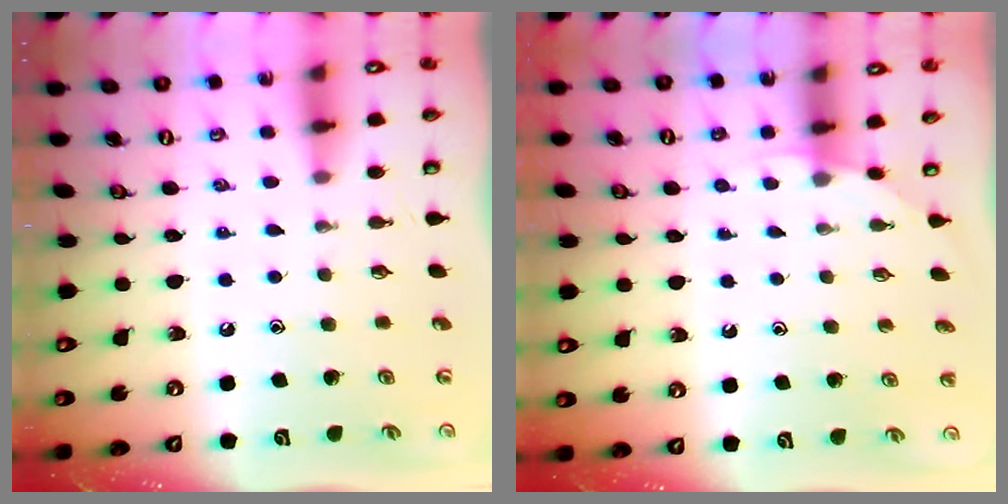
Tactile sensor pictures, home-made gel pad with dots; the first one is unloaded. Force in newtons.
{"total": 2.7, "press": 2.7, "slide": 0.1}